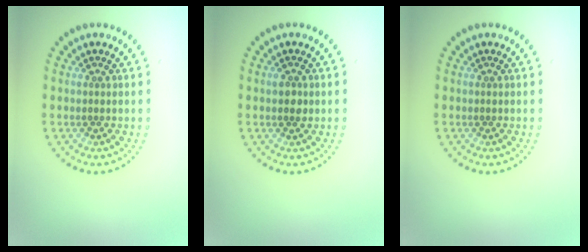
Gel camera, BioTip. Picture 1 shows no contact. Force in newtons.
{"total": 1.3, "press": 1.3, "slide": 0.1}
{"total": 0.0}